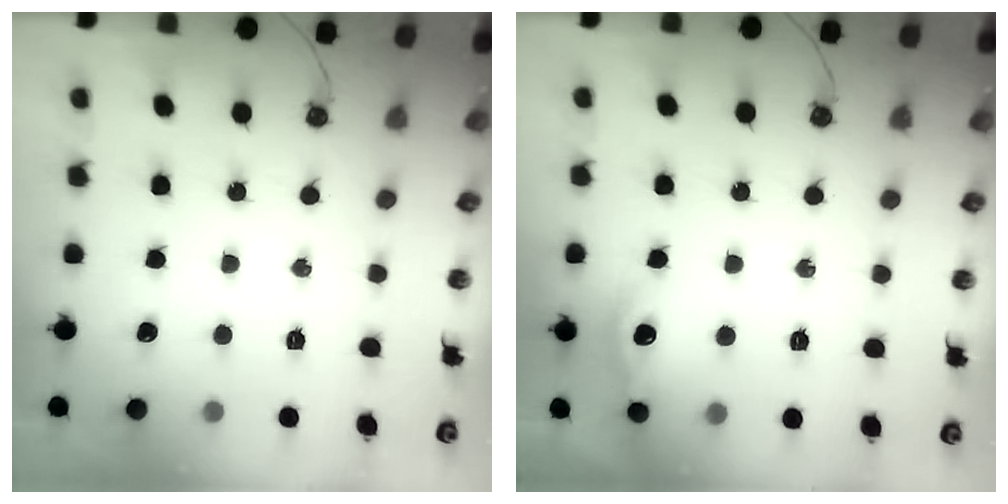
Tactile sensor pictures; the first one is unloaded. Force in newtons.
{"total": 9.8, "press": 9.7, "slide": 1.0}